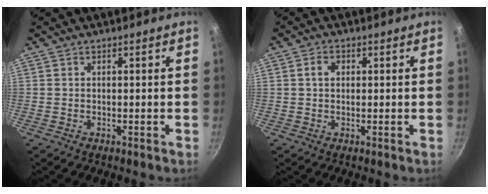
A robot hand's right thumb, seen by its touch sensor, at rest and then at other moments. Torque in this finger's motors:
{"motor_torque": [-0.15, 0.51, 0.13, 0.19, 0.09]}